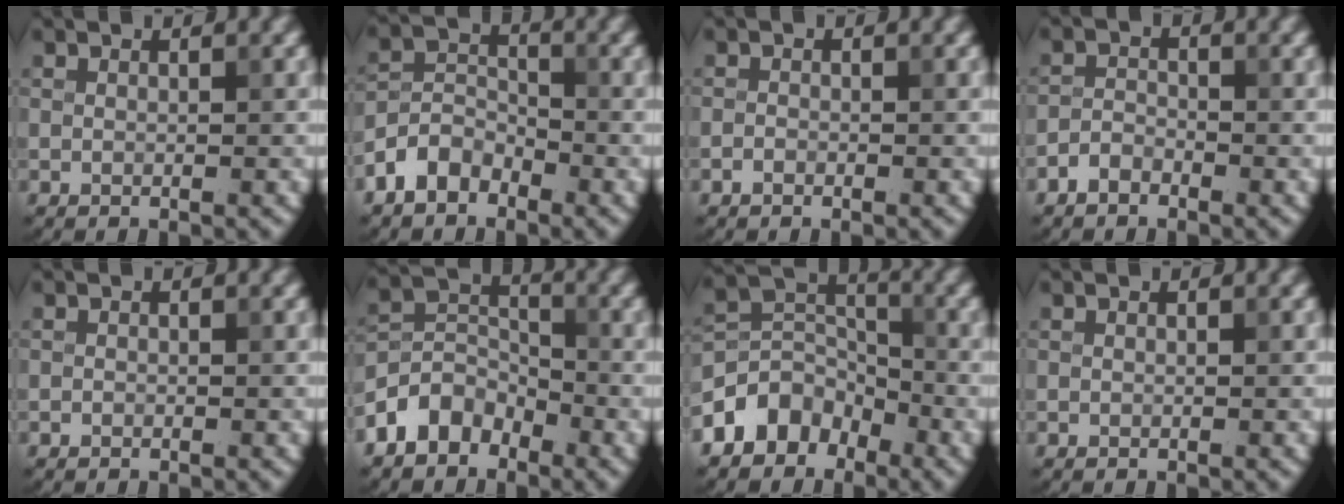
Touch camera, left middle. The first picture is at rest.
{"total": 3.7, "force": [-2.5, 2.3, 1.4], "torque": [-0.026, 0.008, -0.058]}
{"total": 0.7, "force": [-0.5, 0.4, 0.3], "torque": [-0.003, -0.002, -0.011]}
{"total": 1.7, "force": [-1.3, 1.0, 0.7], "torque": [-0.011, 0.005, -0.028]}
{"total": 0.0}
{"total": 4.3, "force": [-2.9, 2.9, 1.5], "torque": [-0.026, 0.006, -0.063]}
{"total": 5.2, "force": [-3.2, 3.7, 1.7], "torque": [-0.020, 0.005, -0.071]}
{"total": 0.0}